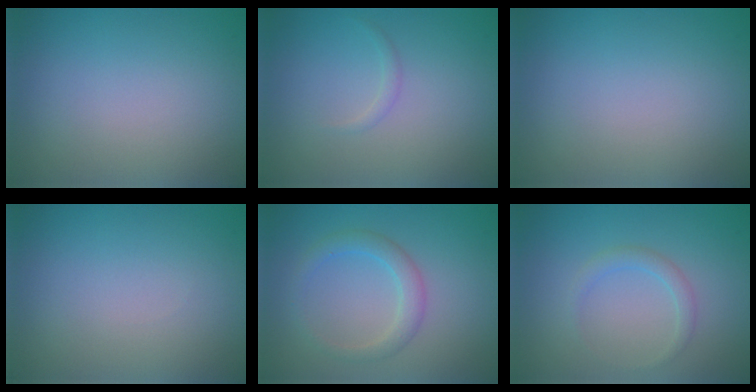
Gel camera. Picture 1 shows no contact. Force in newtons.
{"total": 0.7, "press": 0.7, "slide": 0.0}
{"total": 0.0}
{"total": 0.0}
{"total": 2.2, "press": 2.2, "slide": 0.1}
{"total": 1.3, "press": 1.3, "slide": 0.0}